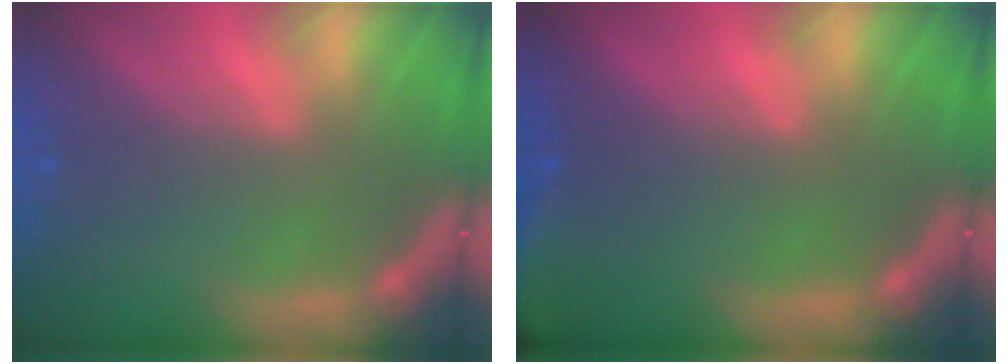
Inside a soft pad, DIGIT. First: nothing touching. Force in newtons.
{"total": 6.4}